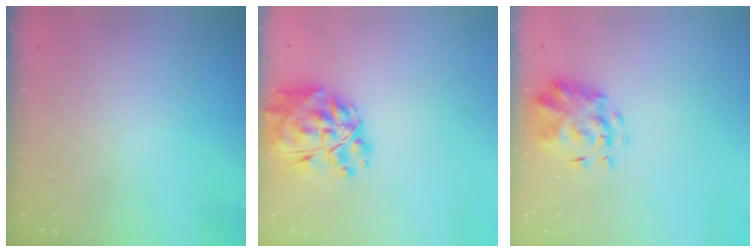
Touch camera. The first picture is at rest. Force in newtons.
{"total": 16.8, "press": 16.0, "slide": 5.2}
{"total": 4.0, "press": 3.8, "slide": 1.2}